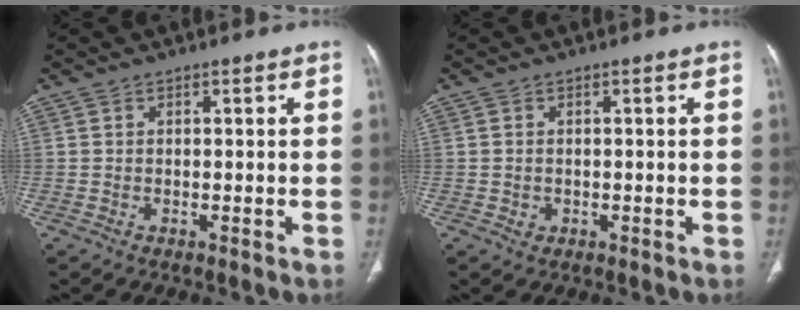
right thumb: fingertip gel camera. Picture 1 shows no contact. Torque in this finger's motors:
{"motor_torque": [0.02, 0.30, -0.31, 0.23, 0.04]}